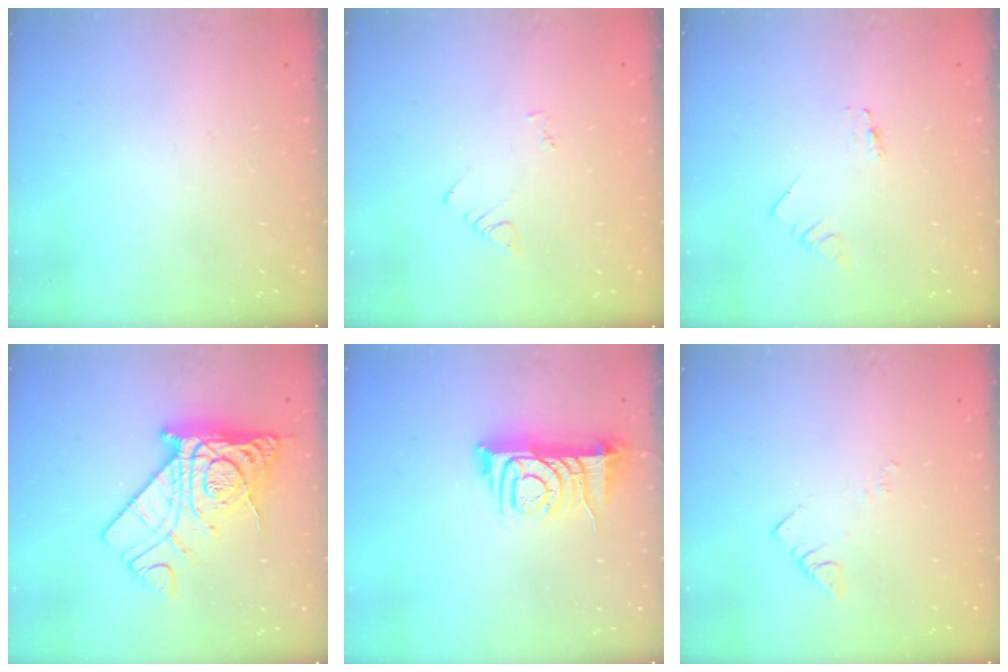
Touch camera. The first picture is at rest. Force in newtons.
{"total": 3.3, "press": 3.2, "slide": 0.4}
{"total": 0.0}
{"total": 18.3, "press": 18.2, "slide": 2.0}
{"total": 10.0, "press": 10.0, "slide": 0.7}
{"total": 3.8, "press": 3.8, "slide": 0.3}